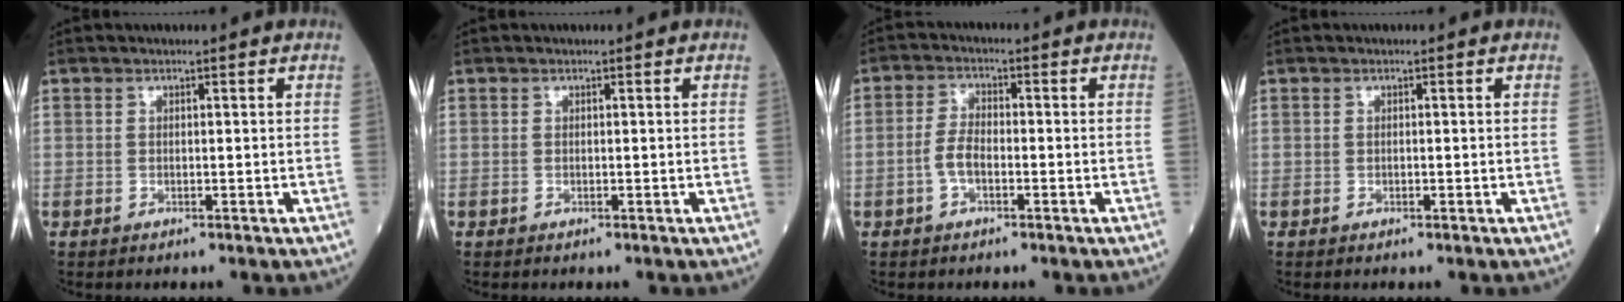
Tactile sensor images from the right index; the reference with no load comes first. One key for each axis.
{"total": 0.0}
{"total": 3.6, "fx": -1.1, "fy": 1.6, "fz": 3.0, "tx": -0.067, "ty": 0.007, "tz": -0.023}
{"total": 0.0}